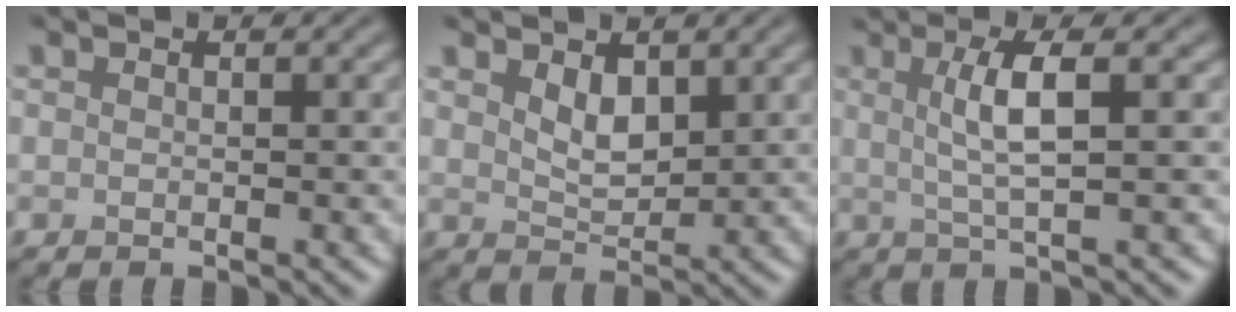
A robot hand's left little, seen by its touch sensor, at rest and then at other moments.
{"total": 2.7, "force": [1.3, 1.5, 1.7], "torque": [-0.036, -0.006, 0.029]}
{"total": 4.0, "force": [0.9, 0.7, 3.8], "torque": [-0.070, 0.002, 0.017]}